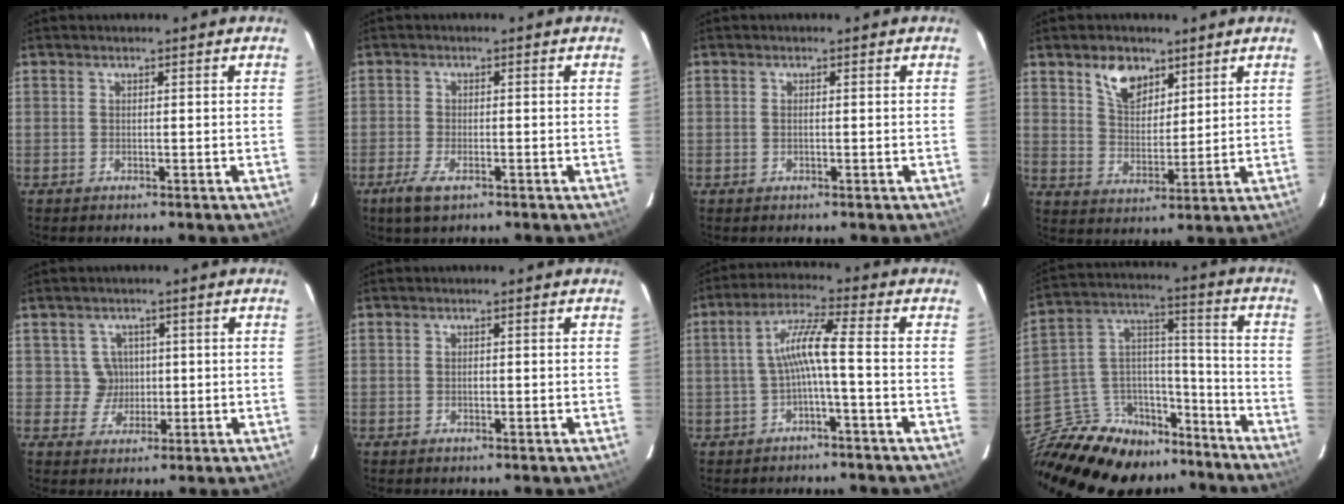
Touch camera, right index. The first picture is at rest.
{"total": 4.4, "force": [-2.7, 1.6, 3.1], "torque": [-0.077, -0.010, -0.050]}
{"total": 0.7, "force": [0.0, 0.1, 0.6], "torque": [-0.014, 0.002, -0.002]}
{"total": 7.6, "force": [4.8, 4.3, 4.1], "torque": [-0.067, 0.009, 0.092]}
{"total": 3.9, "force": [0.4, 3.9, 0.0], "torque": [-0.001, 0.017, 0.010]}
{"total": 0.6, "force": [-0.1, 0.5, 0.3], "torque": [-0.004, 0.000, -0.002]}
{"total": 6.2, "force": [-1.7, -0.3, 6.0], "torque": [-0.133, 0.014, -0.027]}
{"total": 23.6, "force": [-18.0, 12.7, 8.5], "torque": [-0.195, 0.070, -0.266]}